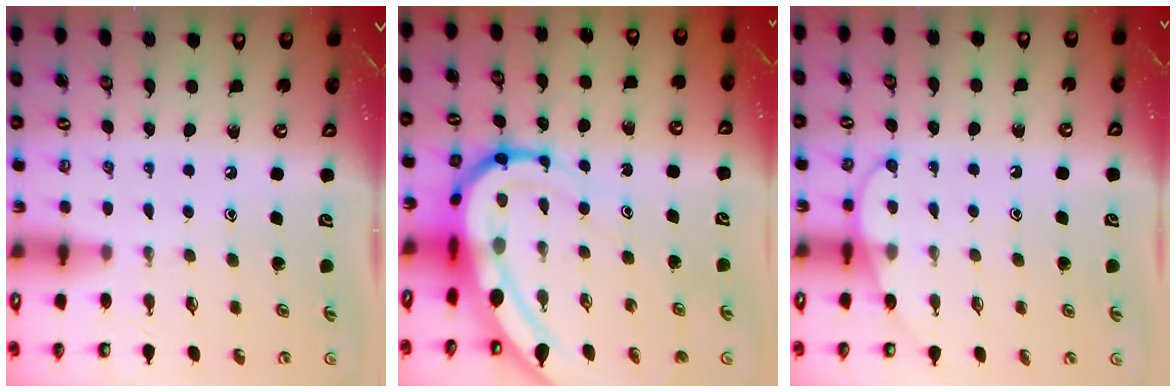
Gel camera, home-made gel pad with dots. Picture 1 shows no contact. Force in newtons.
{"total": 13.9, "press": 13.8, "slide": 1.3}
{"total": 6.5, "press": 6.5, "slide": 0.5}